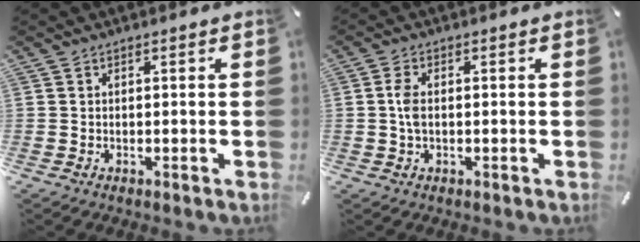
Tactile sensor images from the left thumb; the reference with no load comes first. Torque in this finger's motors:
{"motor_torque": [0.33, 0.50, 0.54, -0.11, 0.01]}